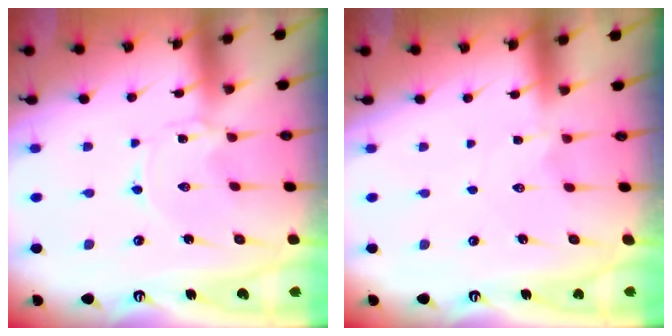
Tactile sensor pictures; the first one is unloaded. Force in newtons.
{"total": 2.1, "press": 2.1, "slide": 0.3}